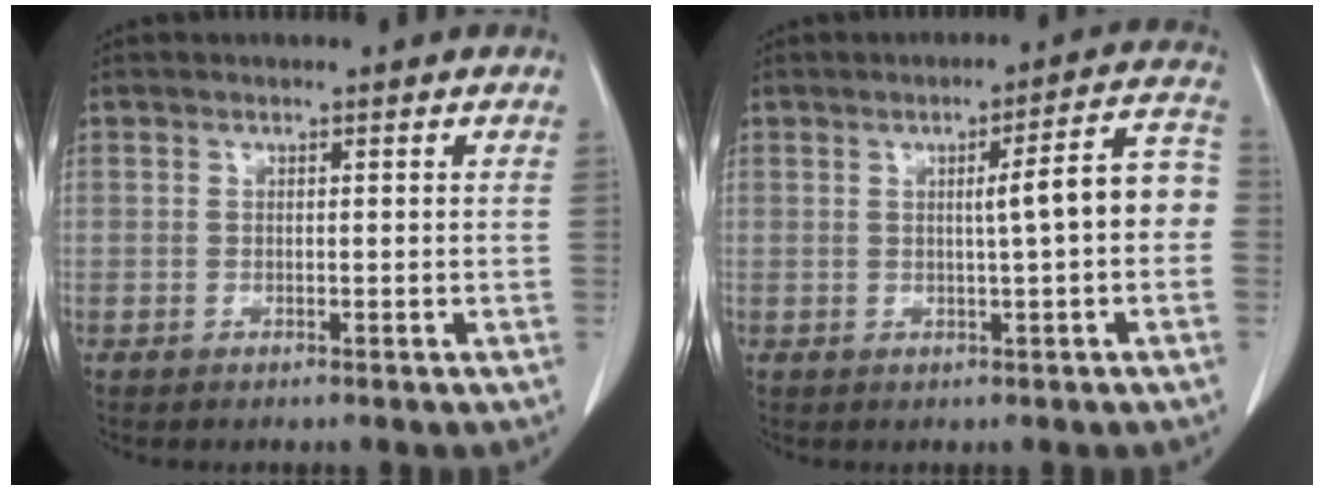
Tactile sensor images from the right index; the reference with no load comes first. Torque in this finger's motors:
{"motor_torque": [0.24, 0.02, 0.17, 0.04]}